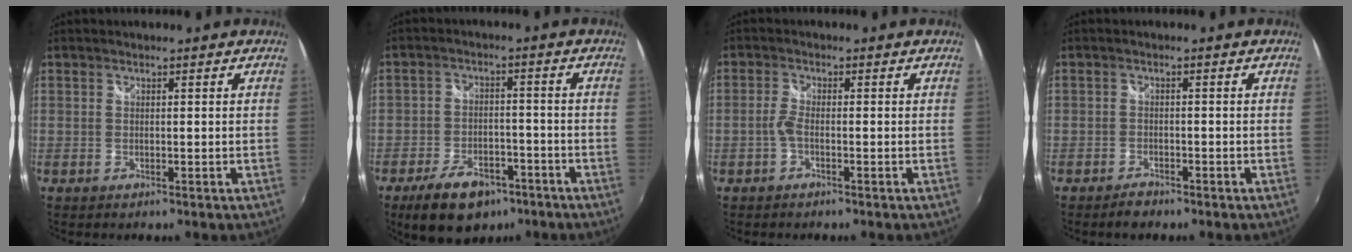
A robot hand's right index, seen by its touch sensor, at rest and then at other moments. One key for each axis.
{"total": 11.4, "fx": -7.4, "fy": 6.6, "fz": 5.7, "tx": -0.134, "ty": 0.004, "tz": -0.111}
{"total": 2.1, "fx": -1.0, "fy": 0.4, "fz": 1.8, "tx": -0.044, "ty": 0.002, "tz": -0.024}
{"total": 2.3, "fx": -1.9, "fy": 1.0, "fz": 0.7, "tx": -0.020, "ty": 0.001, "tz": -0.033}